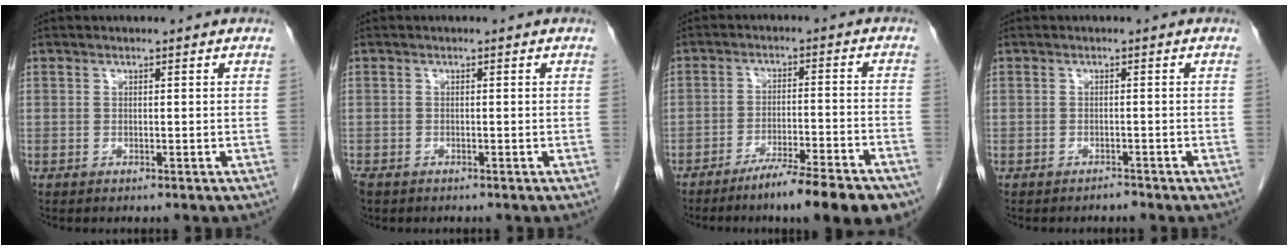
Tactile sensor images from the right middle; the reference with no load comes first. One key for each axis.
{"total": 1.7, "fx": -1.3, "fy": 1.0, "fz": 0.6, "tx": -0.018, "ty": -0.003, "tz": -0.022}
{"total": 13.6, "fx": -10.4, "fy": 1.0, "fz": 8.8, "tx": -0.094, "ty": -0.004, "tz": -0.154}
{"total": 0.8, "fx": -0.8, "fy": 0.1, "fz": 0.0, "tx": -0.002, "ty": -0.001, "tz": -0.013}